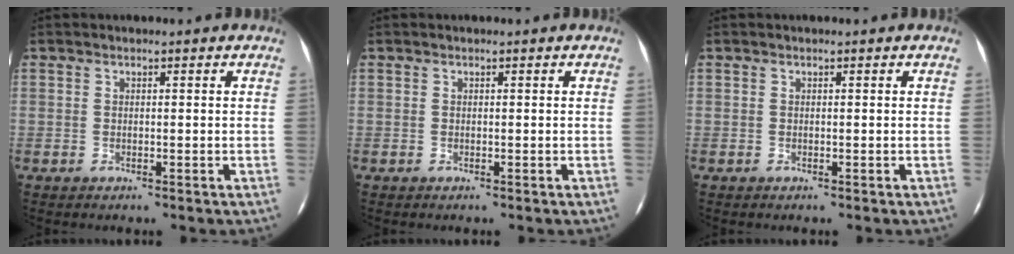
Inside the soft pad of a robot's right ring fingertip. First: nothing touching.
{"total": 0.0}
{"total": 0.0}